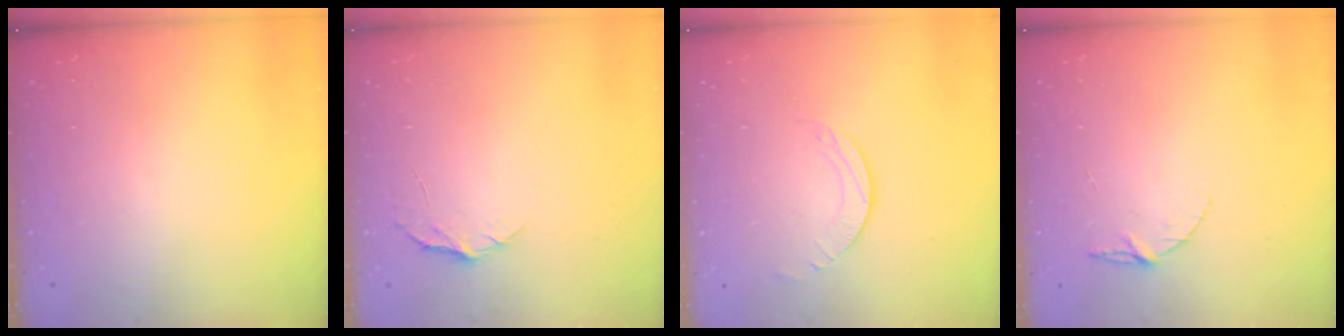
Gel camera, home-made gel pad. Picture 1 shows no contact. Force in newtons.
{"total": 5.0, "press": 5.0, "slide": 0.6}
{"total": 2.0, "press": 2.0, "slide": 0.2}
{"total": 5.2, "press": 5.1, "slide": 0.5}